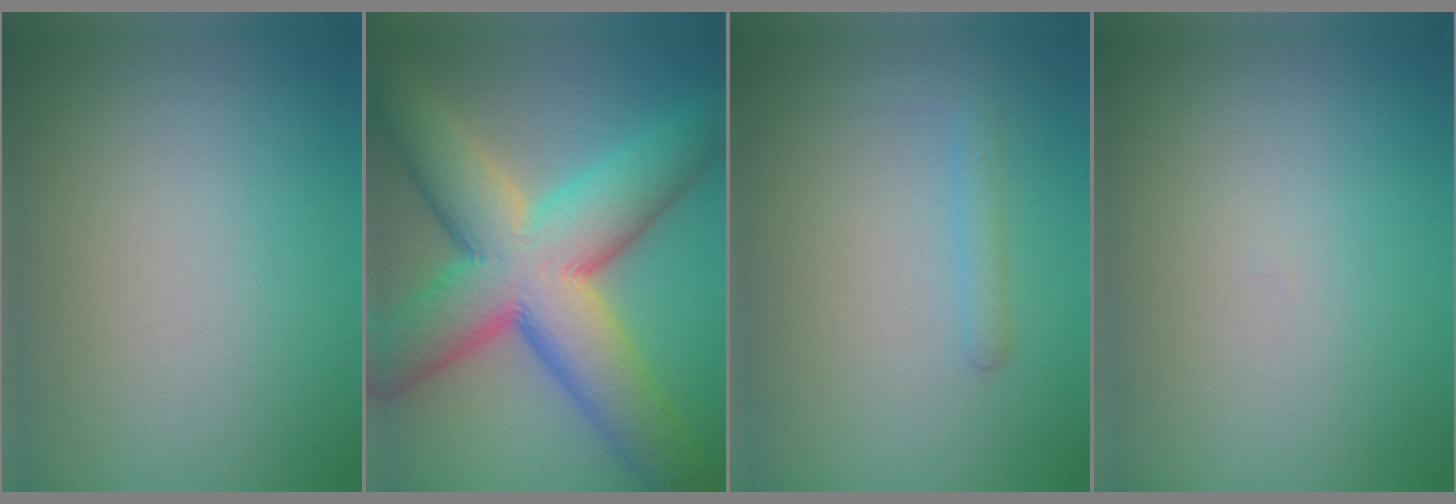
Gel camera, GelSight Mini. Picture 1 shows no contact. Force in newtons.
{"total": 13.9, "press": 13.9, "slide": 0.6}
{"total": 1.6, "press": 1.6, "slide": 0.1}
{"total": 0.0}